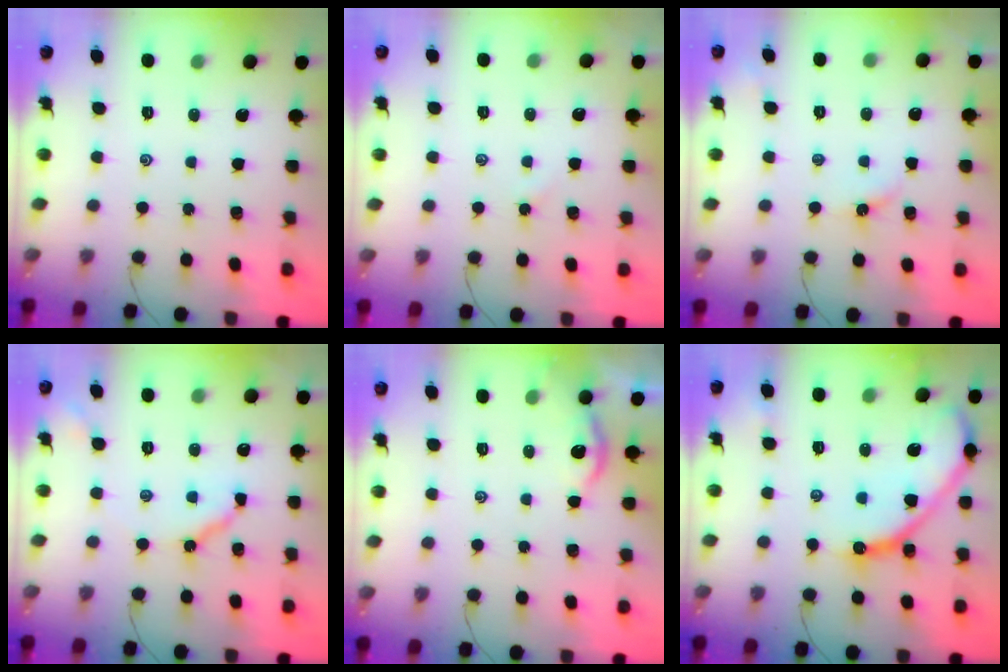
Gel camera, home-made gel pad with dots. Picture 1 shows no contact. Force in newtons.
{"total": 1.3, "press": 1.3, "slide": 0.3}
{"total": 3.0, "press": 3.0, "slide": 0.4}
{"total": 7.1, "press": 7.0, "slide": 0.8}
{"total": 4.6, "press": 4.6, "slide": 0.6}
{"total": 14.5, "press": 14.4, "slide": 1.5}